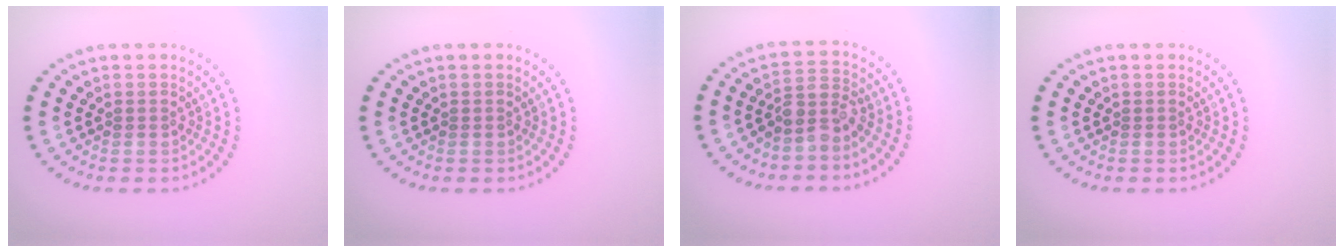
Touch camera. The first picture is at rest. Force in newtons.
{"total": 0.0}
{"total": 2.9, "press": 2.2, "slide": 1.8}
{"total": 0.0}